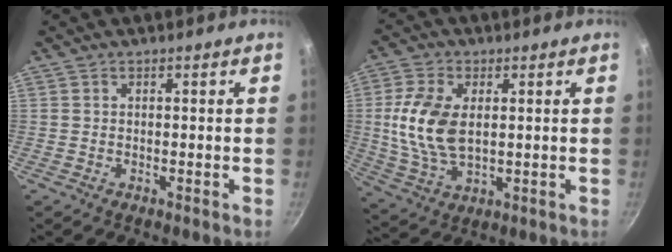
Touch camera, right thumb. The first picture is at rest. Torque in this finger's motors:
{"motor_torque": [0.34, 0.08, 1.26, -0.65, 0.28]}